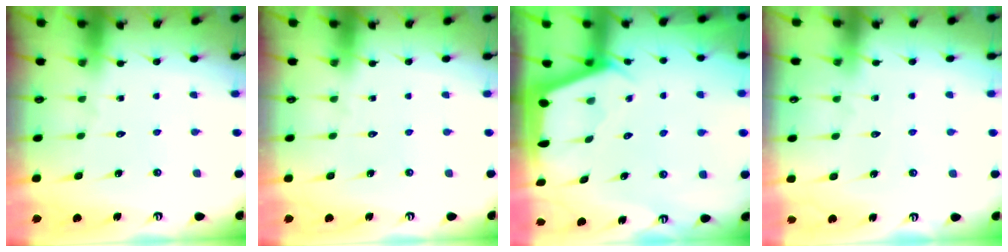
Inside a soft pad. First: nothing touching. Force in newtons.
{"total": 0.0}
{"total": 2.4, "press": 2.3, "slide": 0.3}
{"total": 3.9, "press": 3.9, "slide": 0.3}